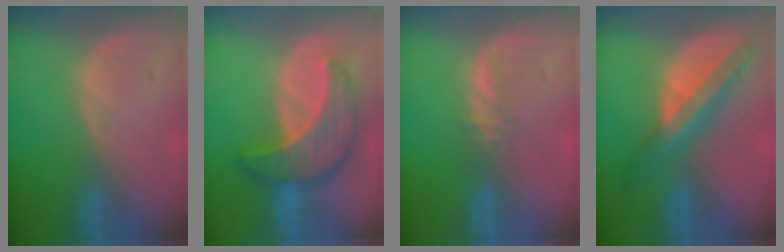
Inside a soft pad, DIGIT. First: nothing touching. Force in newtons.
{"total": 8.9, "press": 8.9, "slide": 0.8}
{"total": 1.6, "press": 1.5, "slide": 0.5}
{"total": 8.2, "press": 6.9, "slide": 4.4}